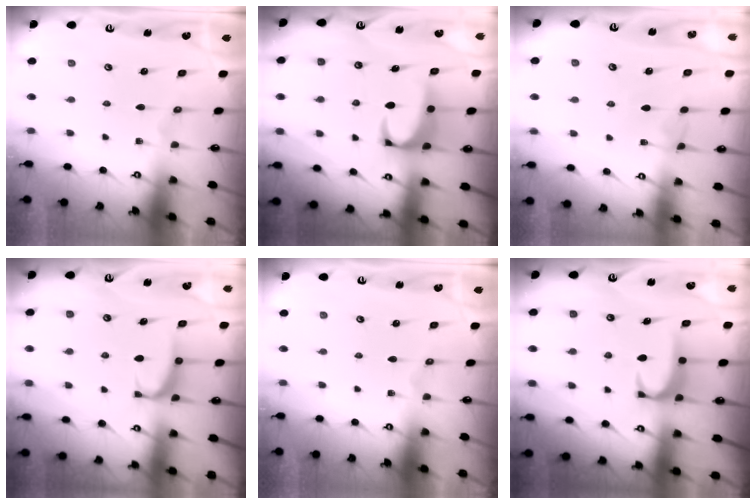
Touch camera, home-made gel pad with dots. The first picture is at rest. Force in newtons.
{"total": 2.4, "press": 2.2, "slide": 0.9}
{"total": 2.7, "press": 2.7, "slide": 0.4}
{"total": 2.4, "press": 2.3, "slide": 0.7}
{"total": 0.0}
{"total": 1.8, "press": 1.7, "slide": 0.5}